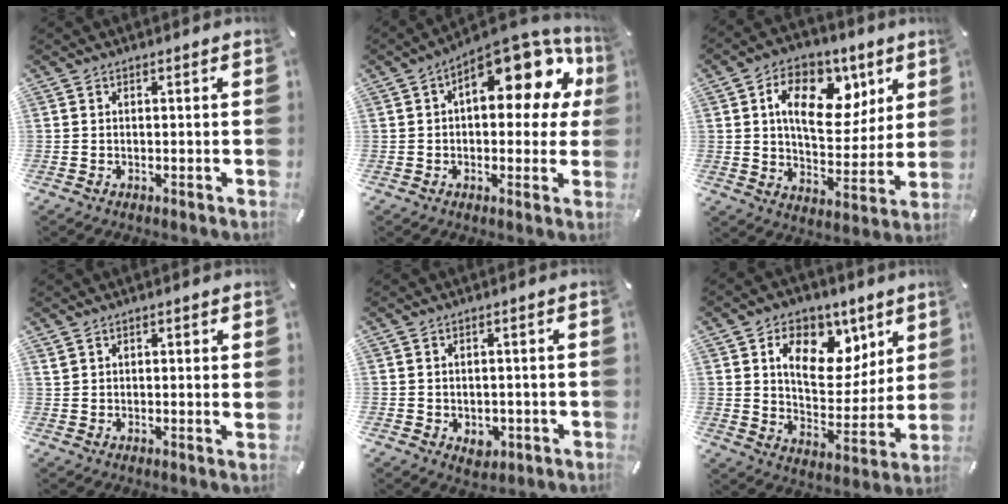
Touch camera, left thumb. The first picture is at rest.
{"total": 16.4, "force": [6.9, 8.0, 12.5], "torque": [-0.159, -0.057, 0.114]}
{"total": 16.0, "force": [6.5, 10.4, 10.2], "torque": [-0.153, -0.019, 0.114]}
{"total": 1.7, "force": [1.1, 0.7, 1.0], "torque": [-0.021, -0.001, 0.022]}
{"total": 2.9, "force": [-0.4, 2.6, 1.2], "torque": [-0.005, -0.002, -0.010]}
{"total": 14.8, "force": [7.8, 9.9, 7.7], "torque": [-0.113, -0.044, 0.138]}